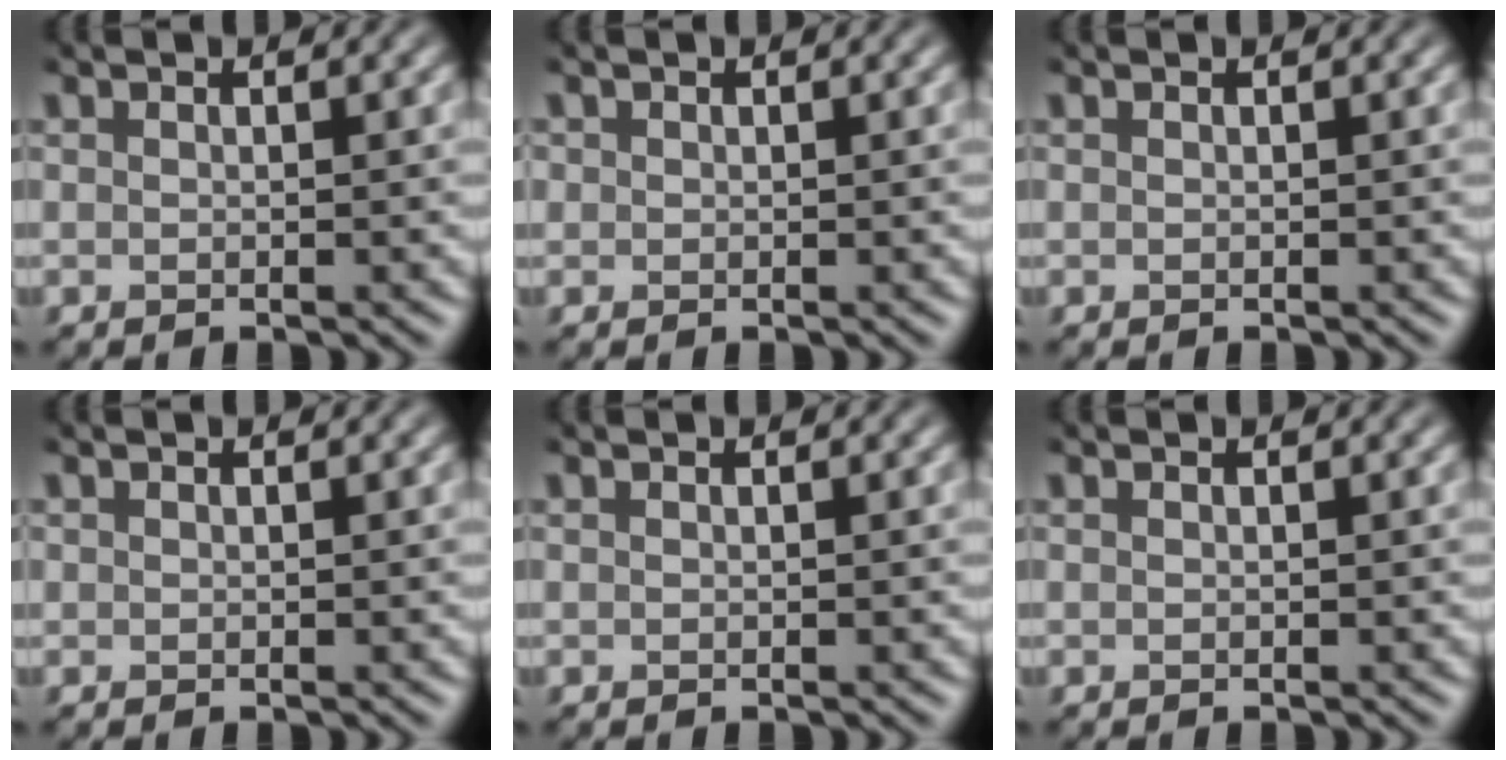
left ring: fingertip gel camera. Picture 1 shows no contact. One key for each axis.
{"total": 1.1, "fx": -0.5, "fy": -0.5, "fz": -0.9, "tx": 0.000, "ty": -0.004, "tz": 0.009}
{"total": 0.0}
{"total": 0.7, "fx": -0.3, "fy": -0.3, "fz": -0.6, "tx": 0.000, "ty": -0.002, "tz": 0.007}
{"total": 0.0}
{"total": 0.0}